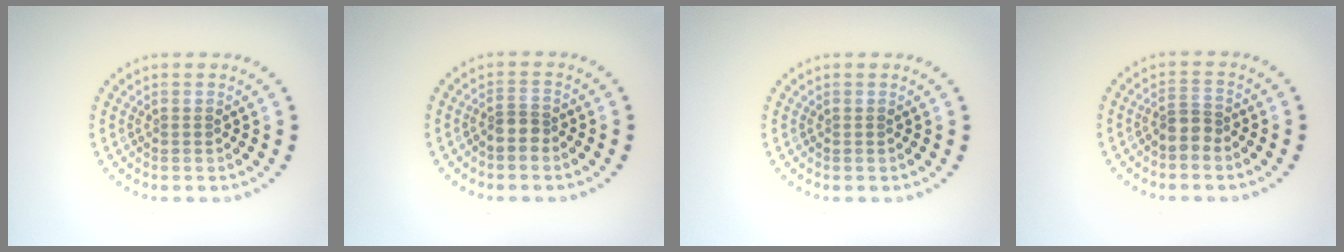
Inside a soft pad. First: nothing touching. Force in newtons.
{"total": 1.8, "press": 1.5, "slide": 1.0}
{"total": 0.0}
{"total": 1.8, "press": 1.4, "slide": 1.2}